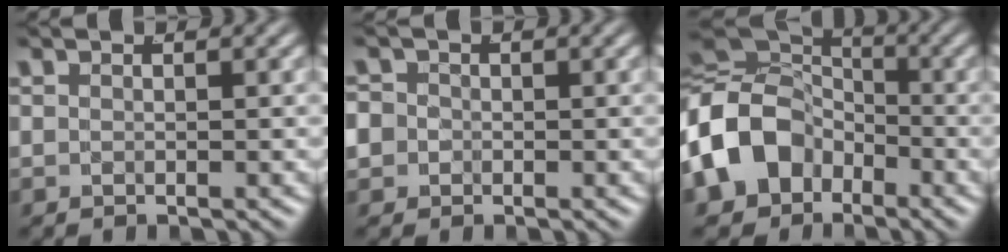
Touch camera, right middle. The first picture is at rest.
{"total": 4.2, "force": [-0.7, 4.0, 1.2], "torque": [-0.040, -0.014, -0.017]}
{"total": 12.6, "force": [-1.8, 10.7, 6.3], "torque": [-0.162, -0.030, -0.029]}